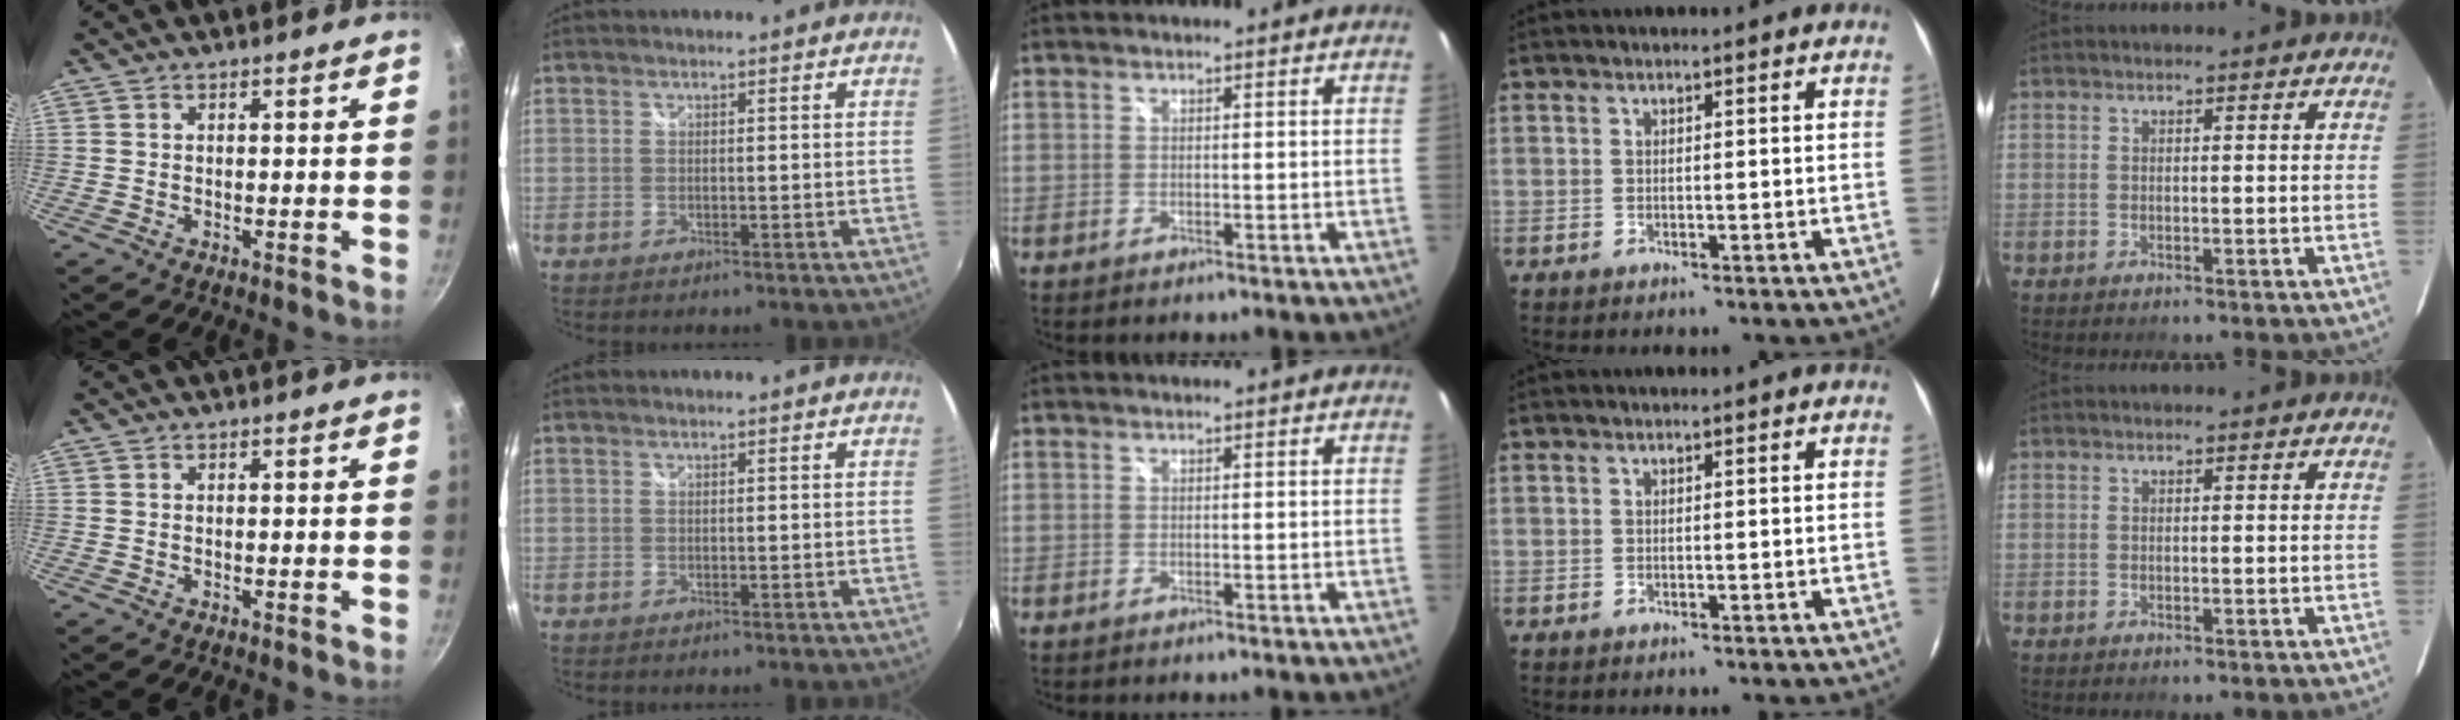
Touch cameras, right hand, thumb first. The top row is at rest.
{}